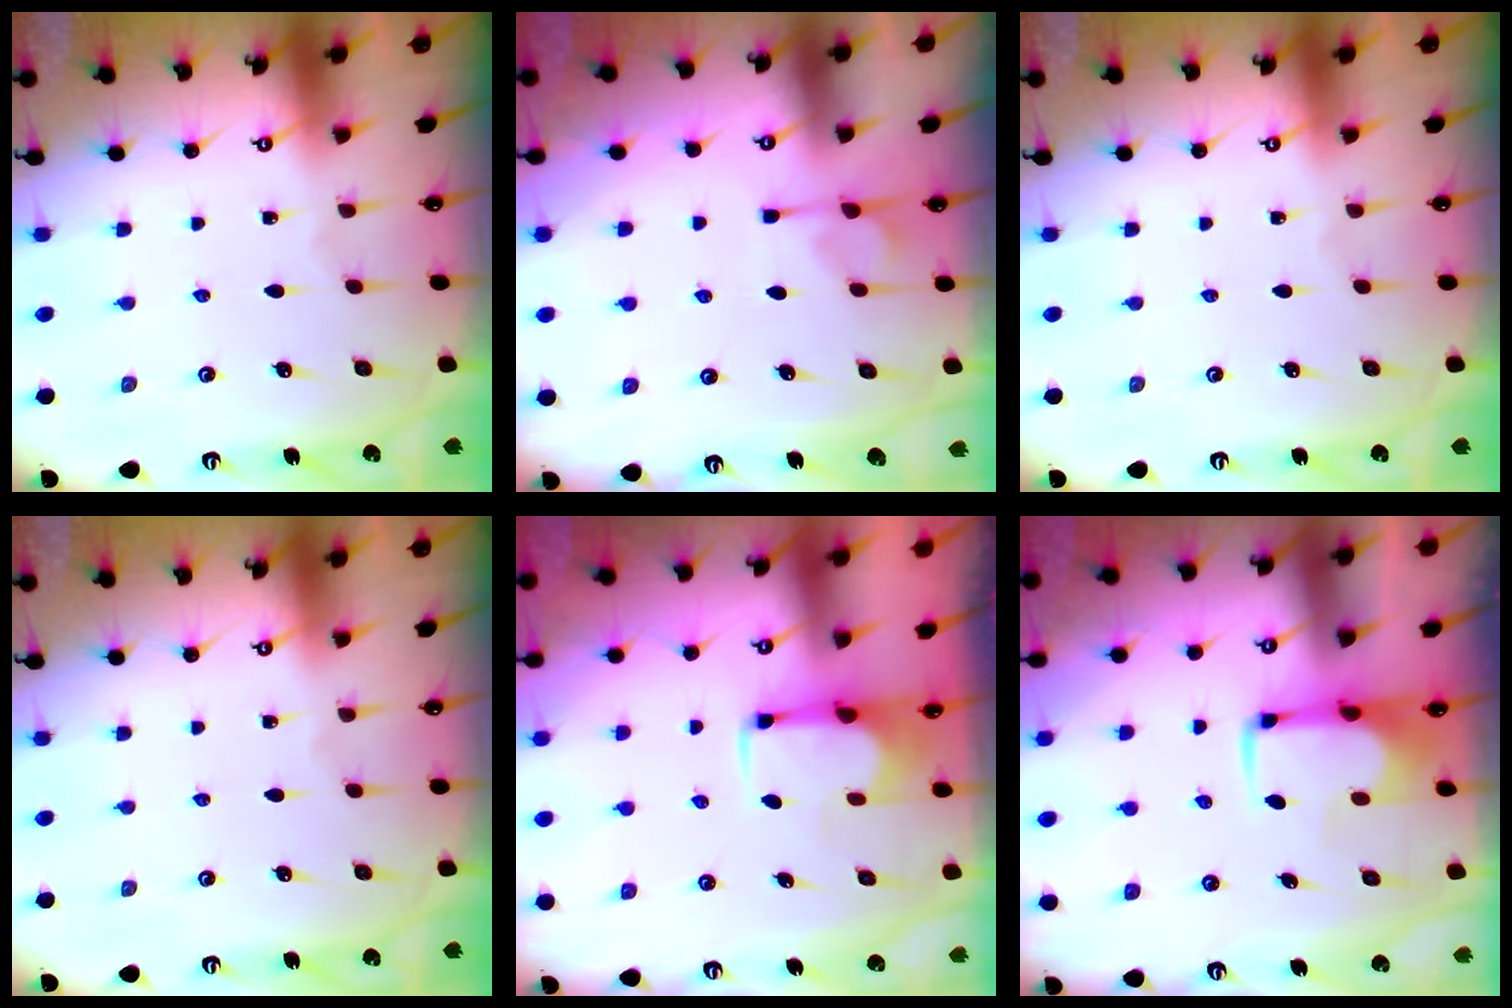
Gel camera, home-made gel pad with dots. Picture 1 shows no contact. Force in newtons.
{"total": 1.2, "press": 0.6, "slide": 1.1}
{"total": 0.0}
{"total": 0.0}
{"total": 1.7, "press": 1.5, "slide": 0.7}
{"total": 1.9, "press": 1.8, "slide": 0.4}